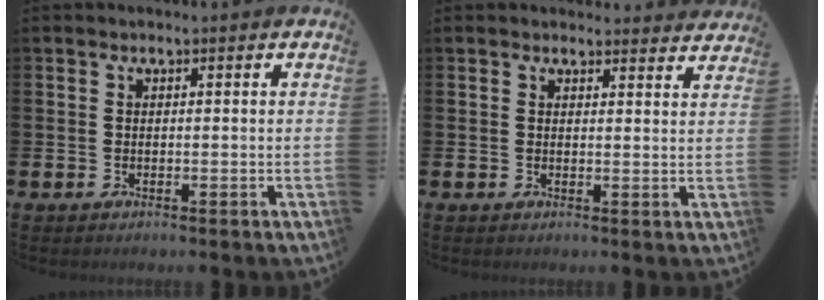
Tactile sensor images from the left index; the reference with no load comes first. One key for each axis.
{"total": 2.2, "fx": 2.2, "fy": 0.5, "fz": -0.1, "tx": 0.013, "ty": -0.014, "tz": 0.037}